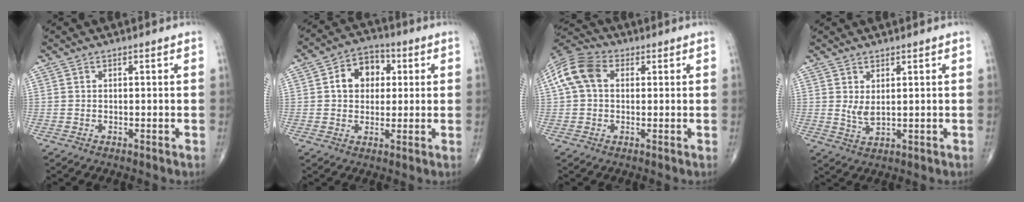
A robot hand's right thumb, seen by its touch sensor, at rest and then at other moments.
{"total": 8.7, "force": [1.6, 6.6, 5.4], "torque": [-0.052, 0.014, 0.017]}
{"total": 9.5, "force": [1.8, 6.7, 6.5], "torque": [-0.136, 0.029, 0.026]}
{"total": 3.0, "force": [1.0, 1.2, 2.6], "torque": [-0.049, -0.015, 0.024]}